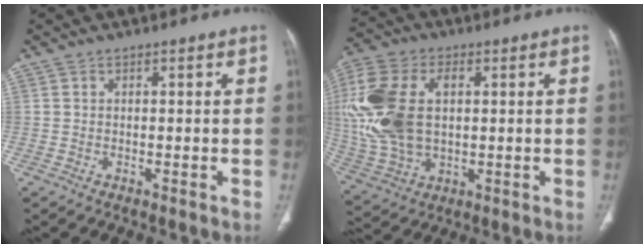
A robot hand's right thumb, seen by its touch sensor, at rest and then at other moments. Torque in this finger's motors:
{"motor_torque": [1.12, 3.89, 2.08, 0.43, 0.26]}